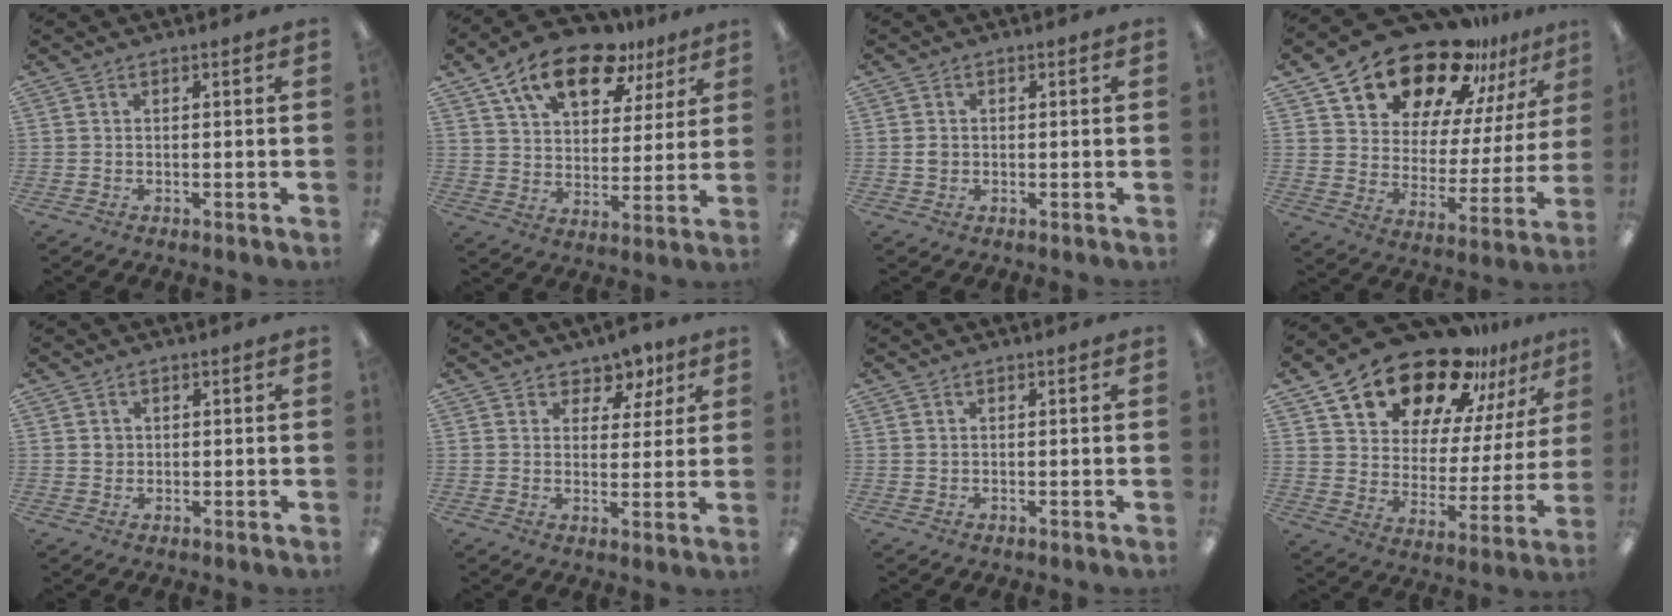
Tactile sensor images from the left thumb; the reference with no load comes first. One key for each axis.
{"total": 17.2, "fx": 11.1, "fy": 8.8, "fz": 9.7, "tx": -0.164, "ty": -0.051, "tz": 0.195}
{"total": 0.9, "fx": 0.0, "fy": 0.8, "fz": 0.3, "tx": -0.006, "ty": 0.004, "tz": -0.002}
{"total": 21.4, "fx": 17.7, "fy": 8.9, "fz": 8.0, "tx": -0.139, "ty": -0.133, "tz": 0.309}
{"total": 1.7, "fx": 0.5, "fy": 1.6, "fz": 0.3, "tx": -0.001, "ty": 0.002, "tz": 0.007}
{"total": 6.2, "fx": 4.5, "fy": 4.0, "fz": 1.3, "tx": -0.020, "ty": -0.028, "tz": 0.080}
{"total": 0.5, "fx": 0.3, "fy": 0.4, "fz": 0.2, "tx": -0.004, "ty": 0.003, "tz": 0.005}
{"total": 22.6, "fx": 18.0, "fy": 9.8, "fz": 9.5, "tx": -0.163, "ty": -0.123, "tz": 0.315}